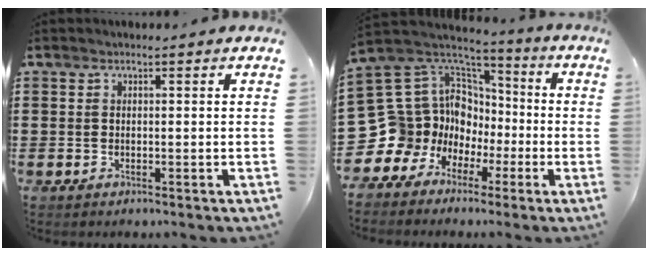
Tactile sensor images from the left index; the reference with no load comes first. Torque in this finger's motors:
{"motor_torque": [0.30, 0.55, 0.16, -0.01]}